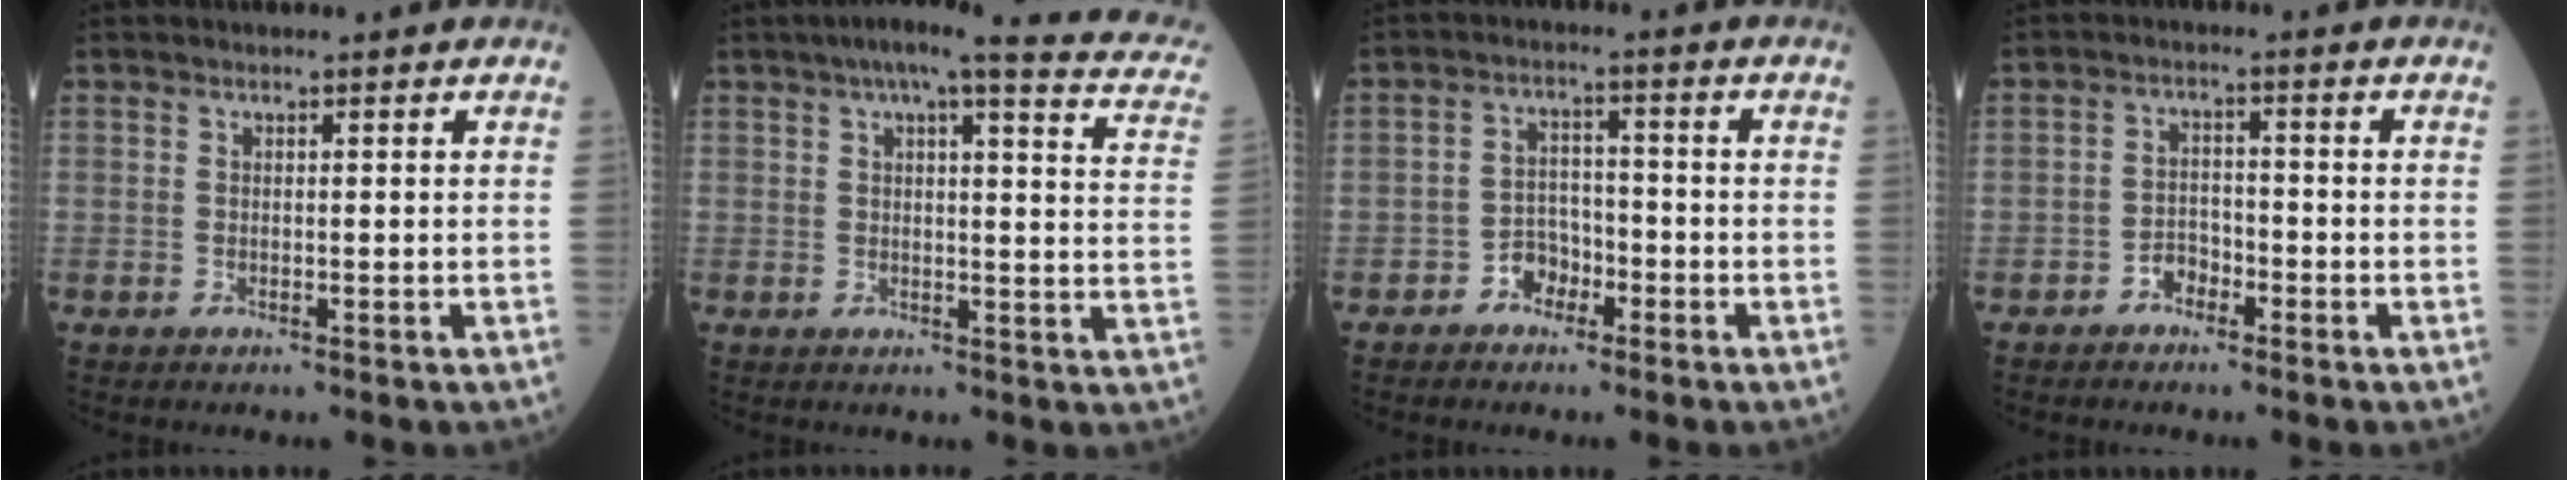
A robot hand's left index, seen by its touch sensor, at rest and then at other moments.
{"total": 19.6, "force": [15.9, 1.9, 11.2], "torque": [-0.146, 0.001, 0.172]}
{"total": 3.8, "force": [-2.4, 2.6, 1.4], "torque": [-0.023, 0.009, -0.045]}
{"total": 2.8, "force": [-2.0, 1.6, 1.1], "torque": [-0.018, 0.006, -0.037]}